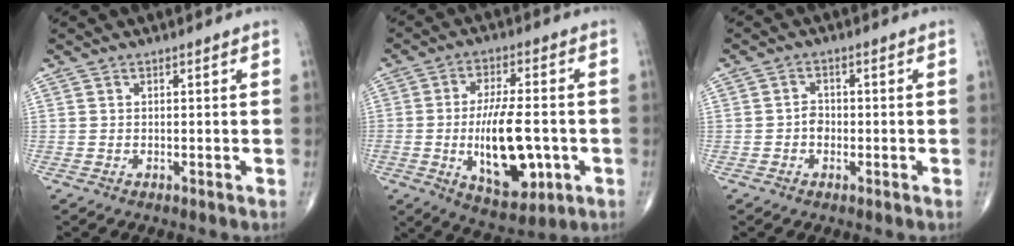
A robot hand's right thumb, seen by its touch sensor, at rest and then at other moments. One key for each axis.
{"total": 15.5, "fx": -2.9, "fy": 6.8, "fz": 13.6, "tx": -0.214, "ty": 0.008, "tz": -0.033}
{"total": 2.2, "fx": -0.6, "fy": 1.8, "fz": 1.2, "tx": -0.006, "ty": 0.007, "tz": -0.016}